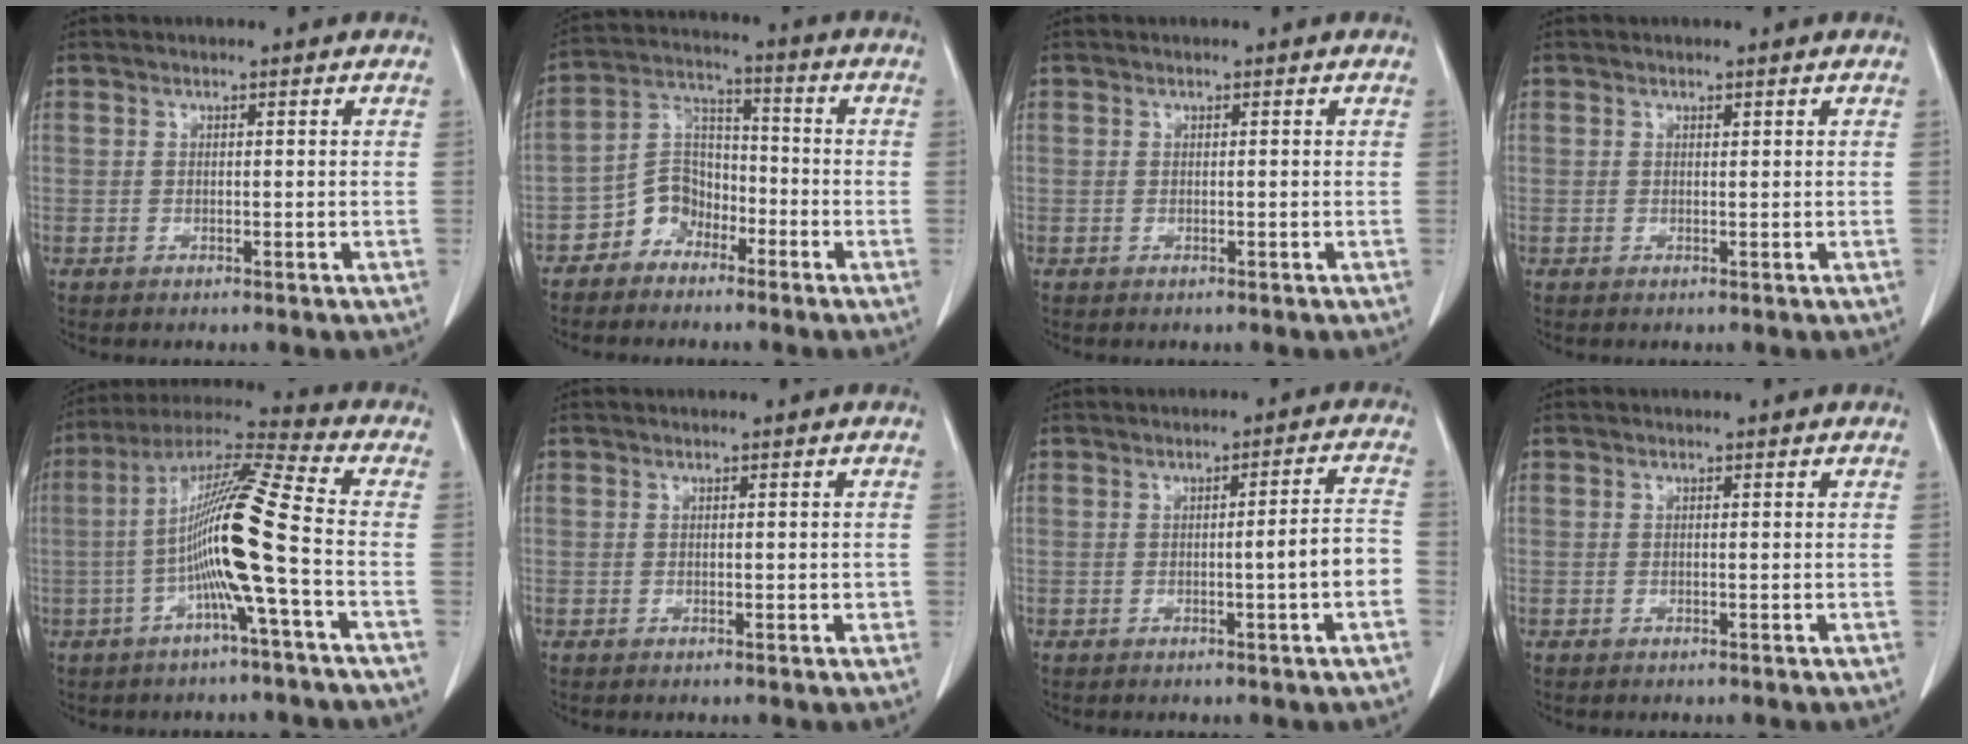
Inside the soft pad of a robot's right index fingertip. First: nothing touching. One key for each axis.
{"total": 6.7, "fx": -4.1, "fy": 4.7, "fz": 2.2, "tx": -0.043, "ty": 0.019, "tz": -0.079}
{"total": 0.0}
{"total": 0.0}
{"total": 13.4, "fx": -2.7, "fy": -1.3, "fz": 13.1, "tx": -0.243, "ty": 0.014, "tz": -0.062}
{"total": 1.1, "fx": -0.1, "fy": 0.6, "fz": 1.0, "tx": -0.011, "ty": 0.001, "tz": 0.000}
{"total": 5.1, "fx": -1.4, "fy": -0.4, "fz": 4.9, "tx": -0.063, "ty": 0.009, "tz": -0.021}
{"total": 0.0}